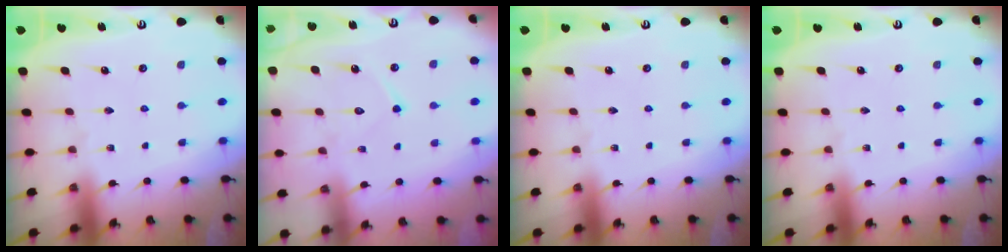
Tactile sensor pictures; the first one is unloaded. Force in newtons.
{"total": 7.6, "press": 7.6, "slide": 0.6}
{"total": 0.0}
{"total": 0.0}